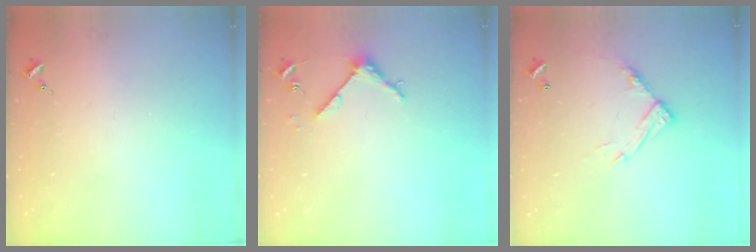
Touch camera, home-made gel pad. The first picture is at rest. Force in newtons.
{"total": 4.5, "press": 4.5, "slide": 0.5}
{"total": 11.5, "press": 11.4, "slide": 0.8}